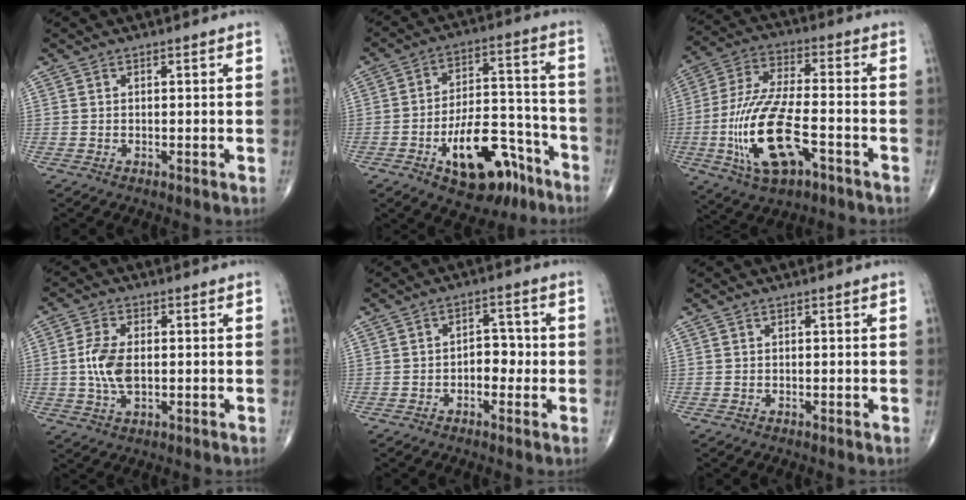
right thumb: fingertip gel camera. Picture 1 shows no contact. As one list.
[{"total": 17.2, "force": [-9.0, 8.4, 11.9], "torque": [-0.153, 0.074, -0.130]}, {"total": 17.6, "force": [-5.9, 7.1, 15.0], "torque": [-0.315, 0.025, -0.099]}, {"total": 6.9, "force": [-0.1, 3.7, 5.9], "torque": [-0.126, -0.001, -0.003]}, {"total": 4.3, "force": [-0.9, 2.8, 3.1], "torque": [-0.019, 0.017, -0.021]}, {"total": 0.0}]